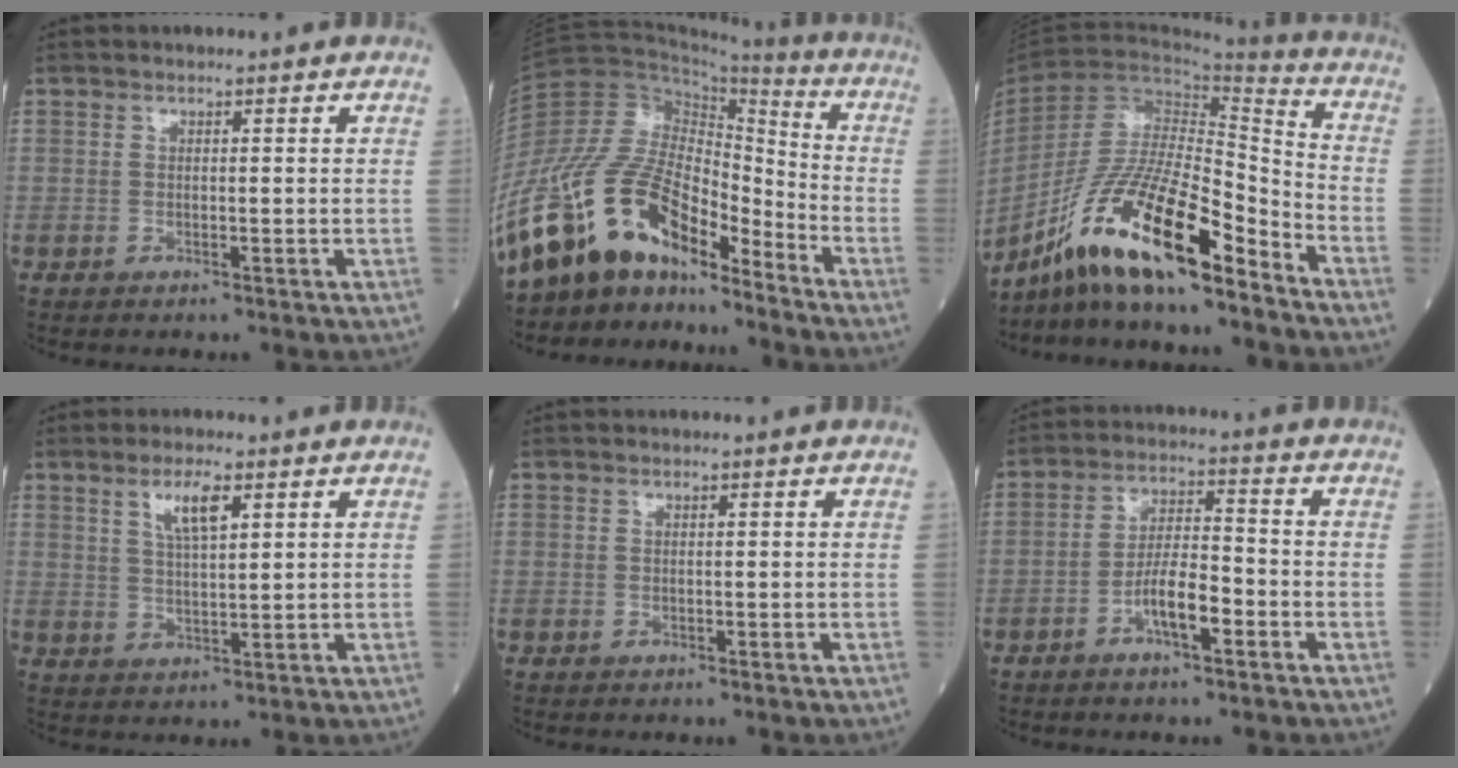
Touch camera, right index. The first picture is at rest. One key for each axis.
{"total": 18.8, "fx": -14.7, "fy": 7.0, "fz": 9.5, "tx": -0.198, "ty": 0.045, "tz": -0.270}
{"total": 17.5, "fx": -12.5, "fy": 2.5, "fz": 12.0, "tx": -0.226, "ty": -0.003, "tz": -0.228}
{"total": 4.9, "fx": 2.6, "fy": 1.0, "fz": 4.1, "tx": -0.079, "ty": 0.003, "tz": 0.050}
{"total": 0.0}
{"total": 6.4, "fx": -3.0, "fy": 1.5, "fz": 5.5, "tx": -0.106, "ty": 0.009, "tz": -0.056}